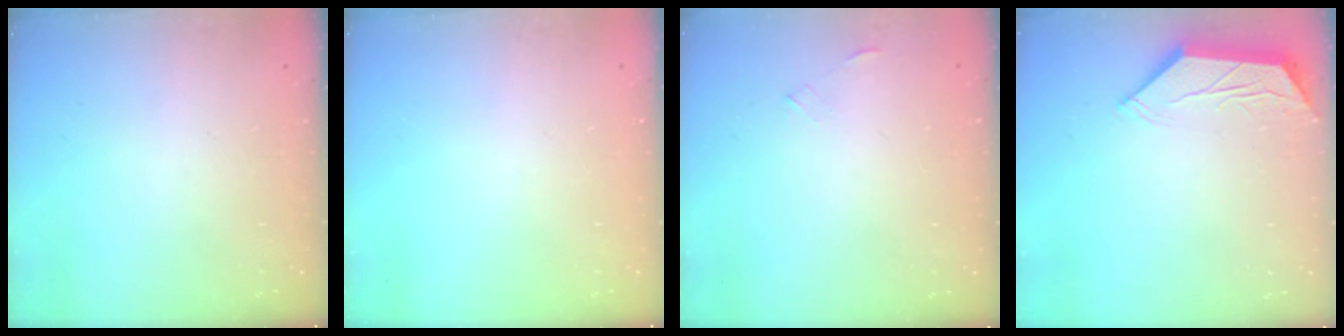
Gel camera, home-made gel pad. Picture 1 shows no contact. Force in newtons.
{"total": 0.0}
{"total": 0.0}
{"total": 3.5, "press": 3.5, "slide": 0.4}